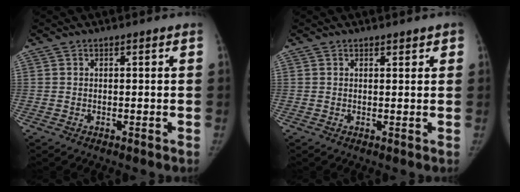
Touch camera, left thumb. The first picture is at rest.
{"total": 1.4, "force": [1.1, 0.7, 0.7], "torque": [0.002, -0.004, 0.011]}